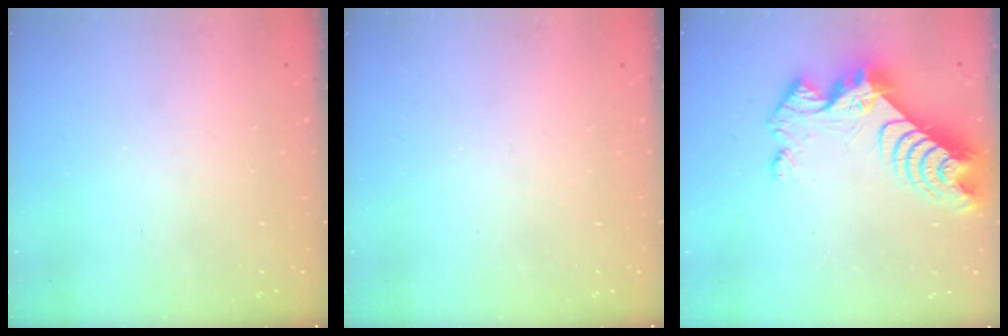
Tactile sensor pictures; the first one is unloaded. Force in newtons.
{"total": 0.0}
{"total": 12.1, "press": 12.0, "slide": 1.1}